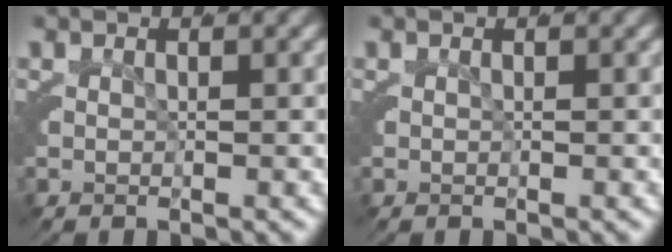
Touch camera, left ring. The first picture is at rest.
{"total": 0.0}